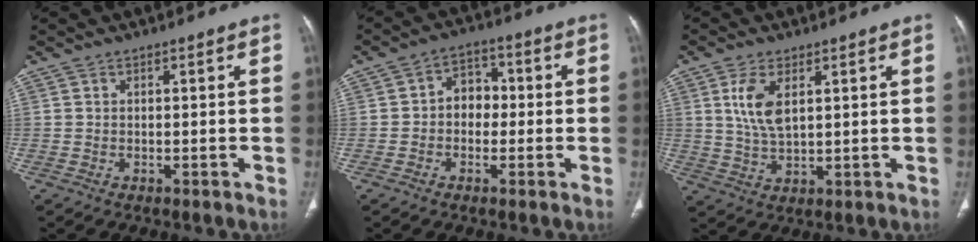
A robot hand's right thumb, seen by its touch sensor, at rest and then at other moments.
{"total": 5.9, "force": [-0.5, 4.7, 3.5], "torque": [-0.021, 0.024, -0.021]}
{"total": 7.0, "force": [2.4, 3.3, 5.7], "torque": [-0.116, -0.012, 0.053]}